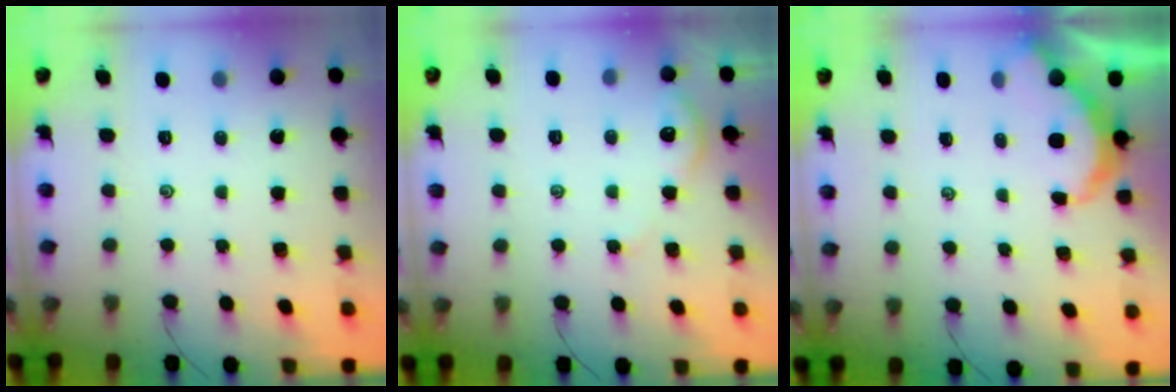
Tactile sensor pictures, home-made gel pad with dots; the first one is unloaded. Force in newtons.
{"total": 2.4, "press": 2.4, "slide": 0.3}
{"total": 3.2, "press": 3.2, "slide": 0.4}